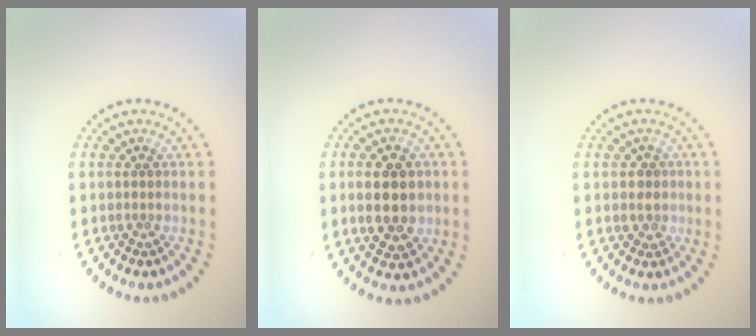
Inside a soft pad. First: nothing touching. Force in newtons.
{"total": 4.6, "press": 4.6, "slide": 0.2}
{"total": 1.3, "press": 1.1, "slide": 0.7}